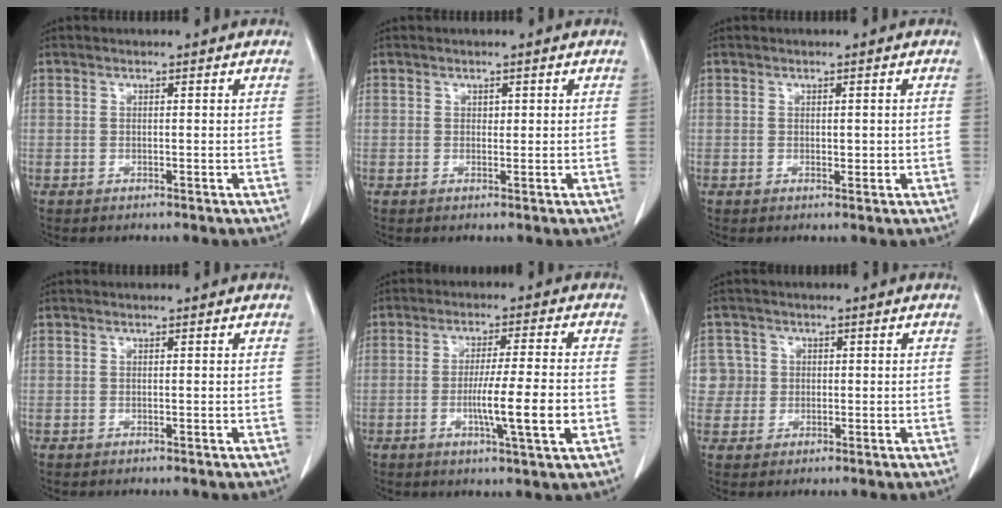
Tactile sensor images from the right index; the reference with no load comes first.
{"total": 0.7, "force": [0.3, 0.5, 0.3], "torque": [0.000, -0.001, 0.004]}
{"total": 1.3, "force": [0.1, 0.8, 1.1], "torque": [-0.014, -0.002, 0.004]}
{"total": 0.0}
{"total": 9.4, "force": [-2.3, -0.2, 9.1], "torque": [-0.151, -0.011, -0.039]}
{"total": 4.2, "force": [0.6, 4.2, -0.3], "torque": [0.024, 0.012, 0.011]}